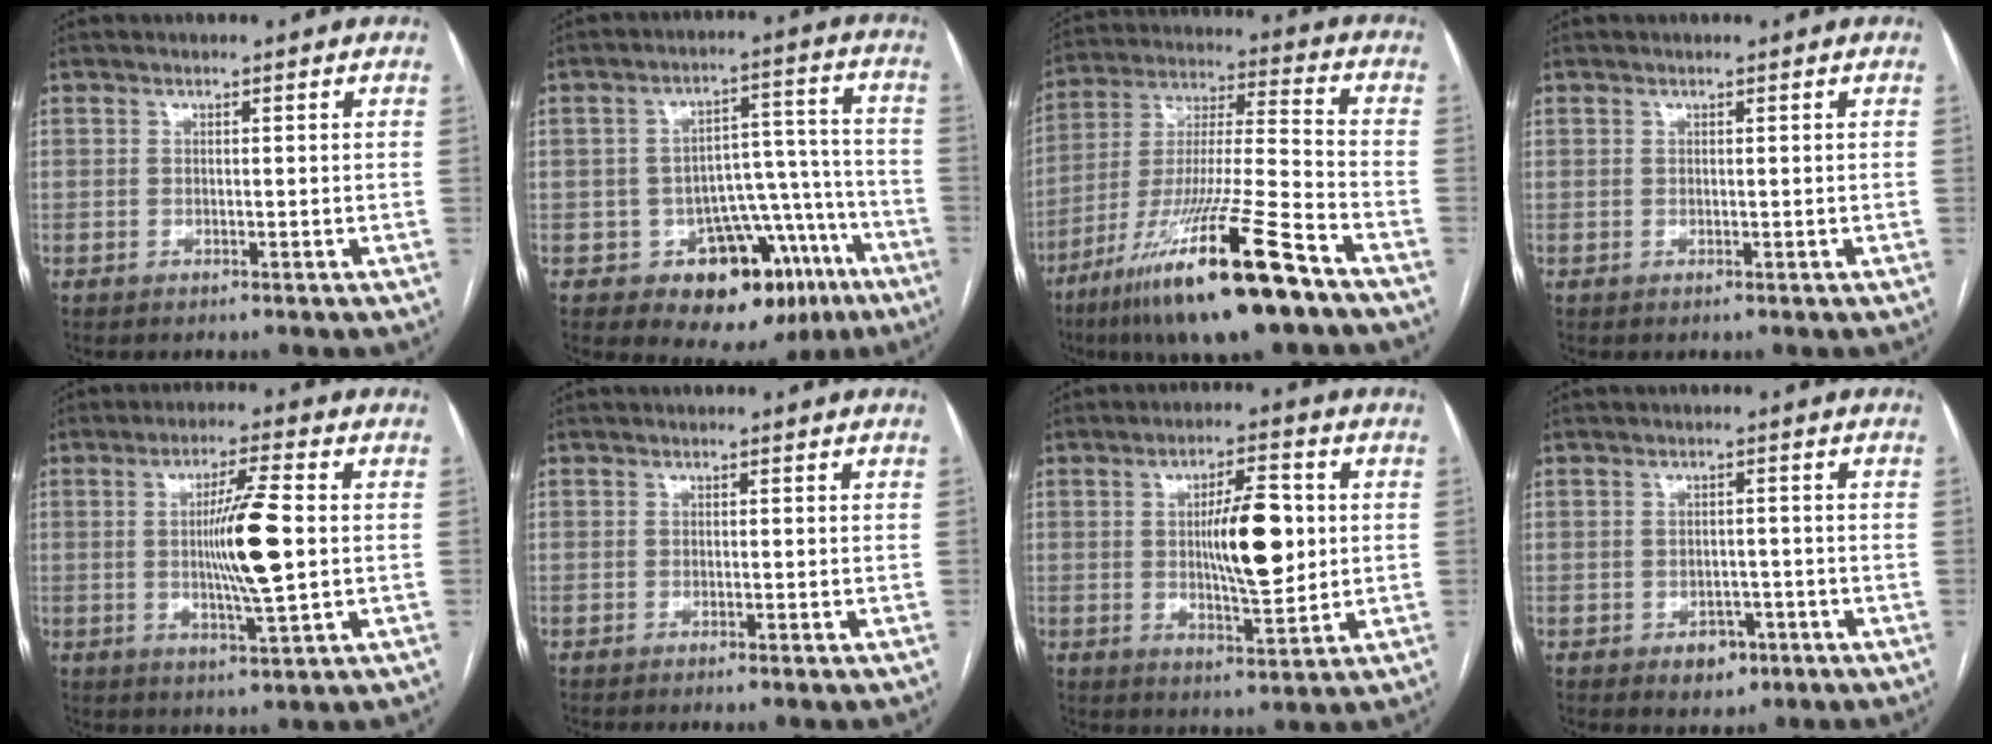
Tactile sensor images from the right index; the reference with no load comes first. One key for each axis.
{"total": 13.6, "fx": -7.5, "fy": 8.9, "fz": 6.9, "tx": -0.045, "ty": 0.071, "tz": -0.092}
{"total": 21.2, "fx": -13.2, "fy": 1.0, "fz": 16.5, "tx": -0.307, "ty": -0.044, "tz": -0.238}
{"total": 0.0}
{"total": 9.3, "fx": 0.1, "fy": 0.6, "fz": 9.3, "tx": -0.162, "ty": 0.000, "tz": 0.001}
{"total": 0.9, "fx": -0.6, "fy": -0.3, "fz": 0.6, "tx": -0.010, "ty": 0.002, "tz": -0.011}
{"total": 10.1, "fx": 0.8, "fy": 2.4, "fz": 9.8, "tx": -0.161, "ty": 0.006, "tz": 0.016}
{"total": 3.7, "fx": -1.9, "fy": 2.7, "fz": 1.7, "tx": -0.011, "ty": 0.007, "tz": -0.018}